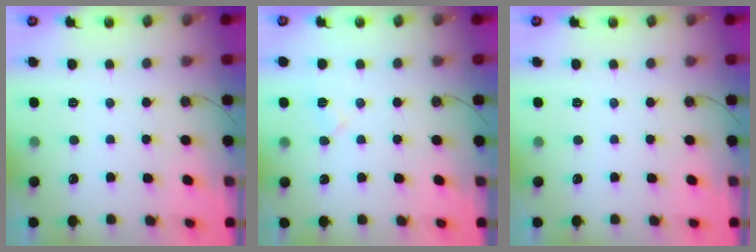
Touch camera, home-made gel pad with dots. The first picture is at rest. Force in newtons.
{"total": 6.2, "press": 5.8, "slide": 2.1}
{"total": 0.0}